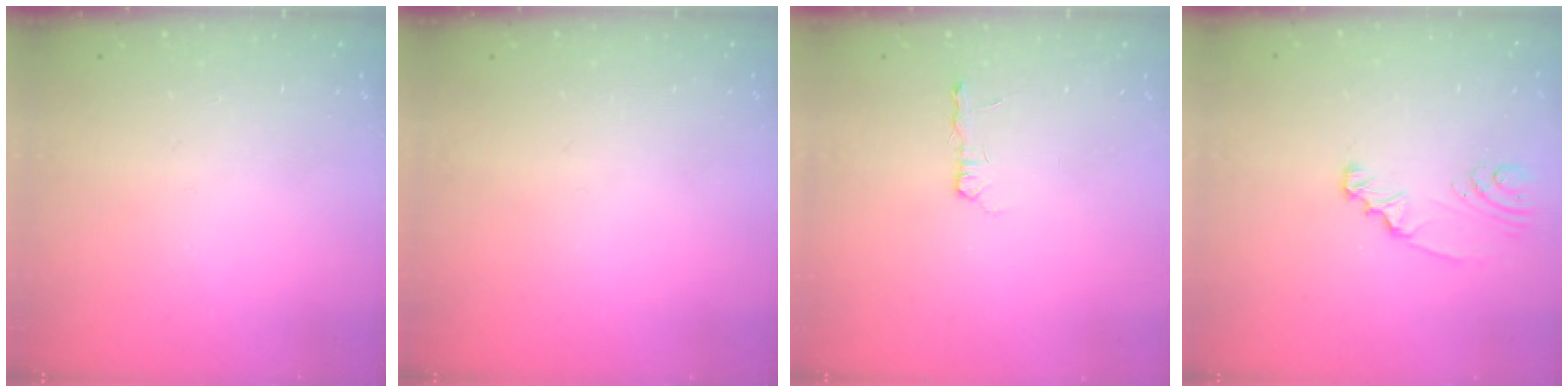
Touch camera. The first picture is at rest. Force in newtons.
{"total": 0.0}
{"total": 2.7, "press": 2.7, "slide": 0.4}
{"total": 2.4, "press": 2.4, "slide": 0.3}